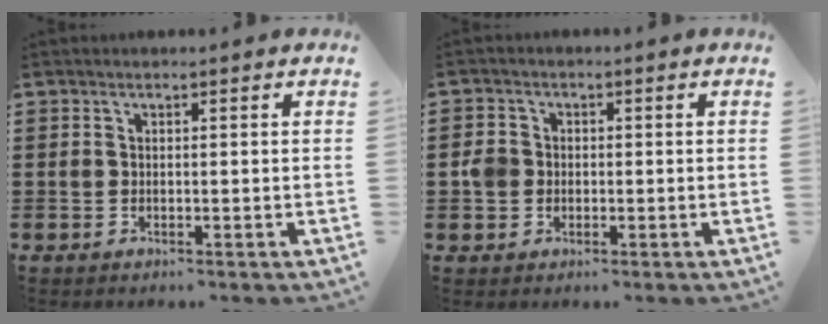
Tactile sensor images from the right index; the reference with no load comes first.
{"total": 3.0, "force": [-0.2, 2.6, 1.4], "torque": [-0.049, 0.001, -0.011]}